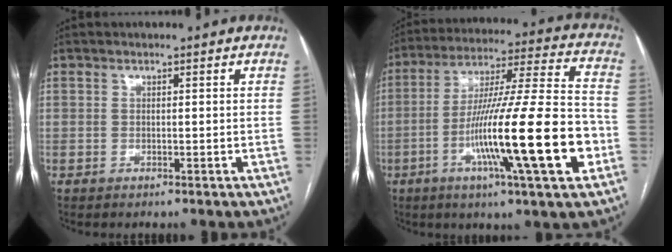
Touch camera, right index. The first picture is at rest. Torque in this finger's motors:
{"motor_torque": [1.57, -0.57, 0.66, 0.21]}